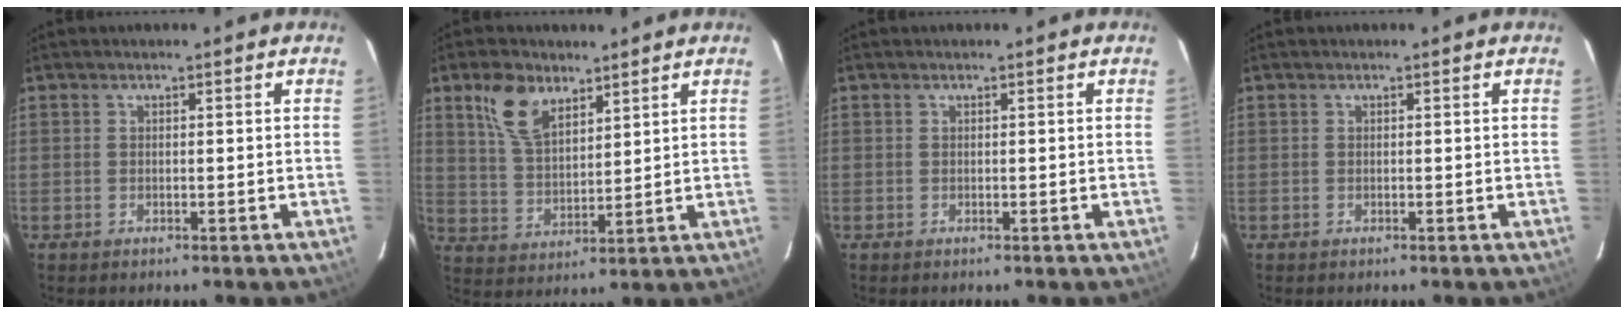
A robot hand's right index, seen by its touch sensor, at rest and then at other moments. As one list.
[{"total": 9.5, "force": [5.7, 5.1, 5.6], "torque": [-0.110, 0.015, 0.117]}, {"total": 0.0}, {"total": 0.0}]